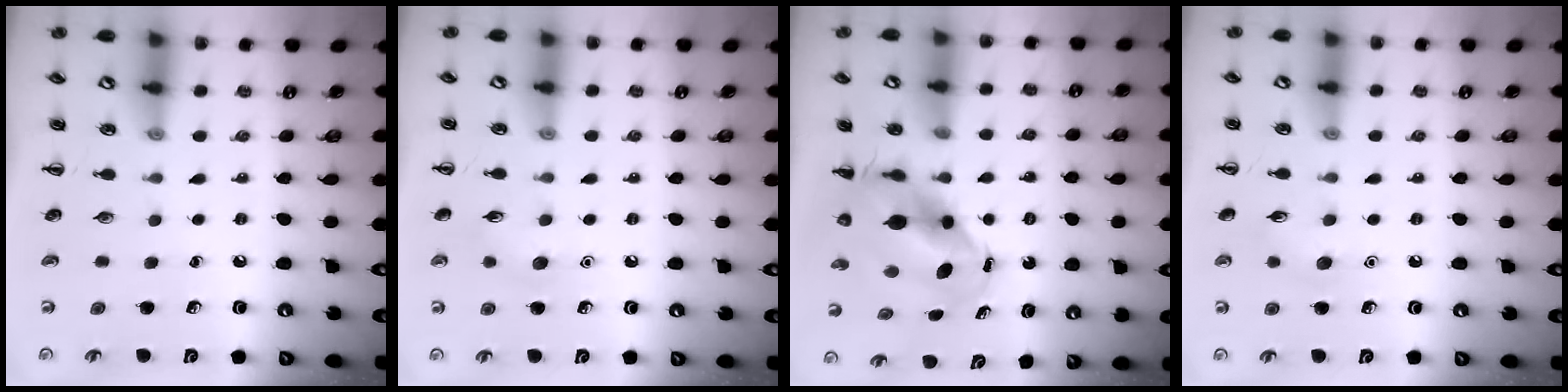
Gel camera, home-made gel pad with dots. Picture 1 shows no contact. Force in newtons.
{"total": 7.3, "press": 7.1, "slide": 1.6}
{"total": 7.4, "press": 7.1, "slide": 1.9}
{"total": 7.3, "press": 7.1, "slide": 1.6}